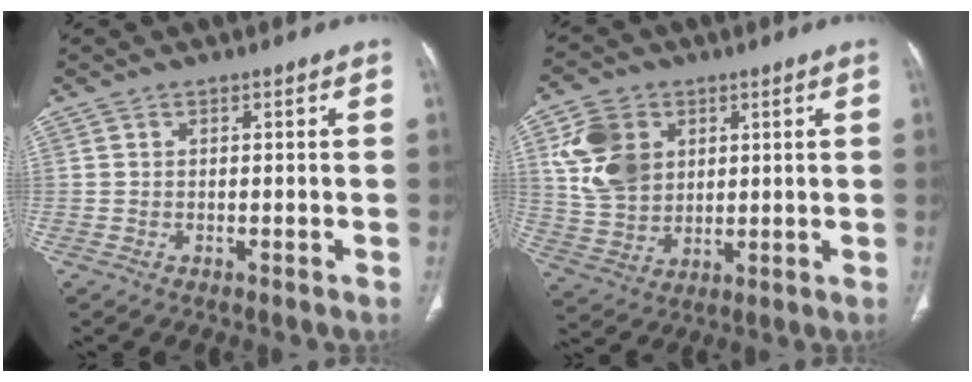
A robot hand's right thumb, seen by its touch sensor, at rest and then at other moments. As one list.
[{"total": 12.2, "force": [3.8, 9.4, 6.8], "torque": [-0.111, -0.009, 0.082]}]